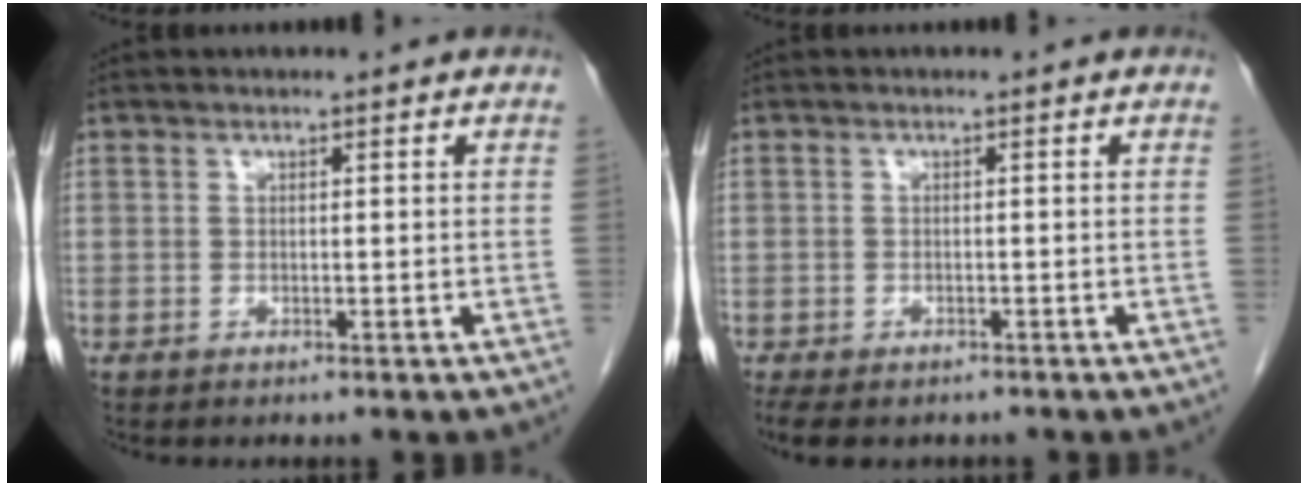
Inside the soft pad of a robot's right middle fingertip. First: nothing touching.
{"total": 7.4, "force": [-5.5, 3.5, 3.4], "torque": [-0.064, -0.010, -0.078]}